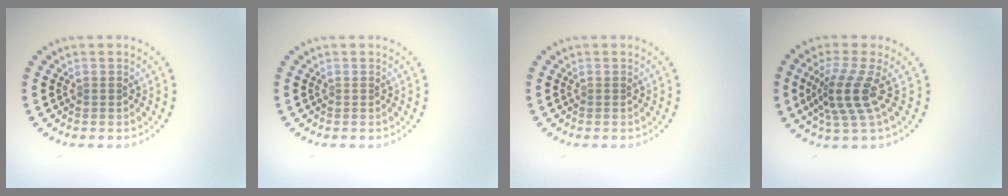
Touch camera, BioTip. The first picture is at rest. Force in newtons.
{"total": 0.0}
{"total": 0.0}
{"total": 4.0, "press": 2.9, "slide": 2.7}